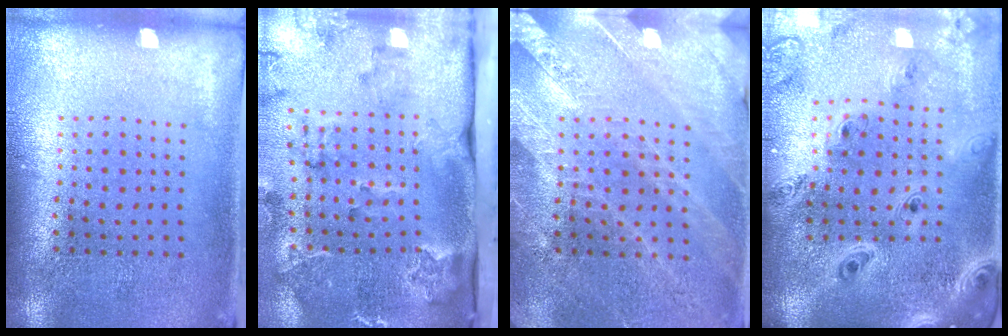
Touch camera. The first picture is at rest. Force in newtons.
{"total": 2.8, "press": 2.4, "slide": 1.5}
{"total": 2.7, "press": 2.7, "slide": 0.5}
{"total": 2.8, "press": 2.4, "slide": 1.4}